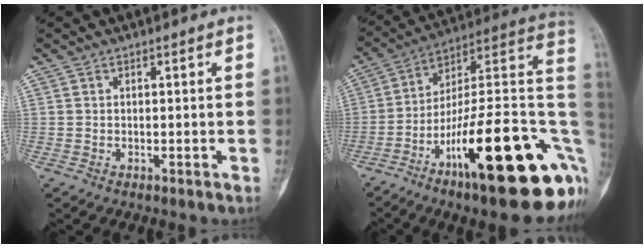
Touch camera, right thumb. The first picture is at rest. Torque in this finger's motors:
{"motor_torque": [3.36, 1.65, 1.37, -1.40, 0.67]}